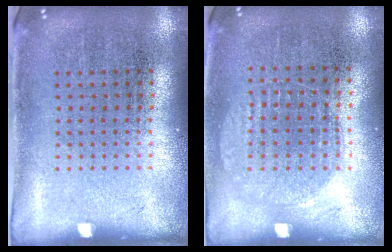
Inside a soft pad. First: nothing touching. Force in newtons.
{"total": 1.0, "press": 0.9, "slide": 0.3}